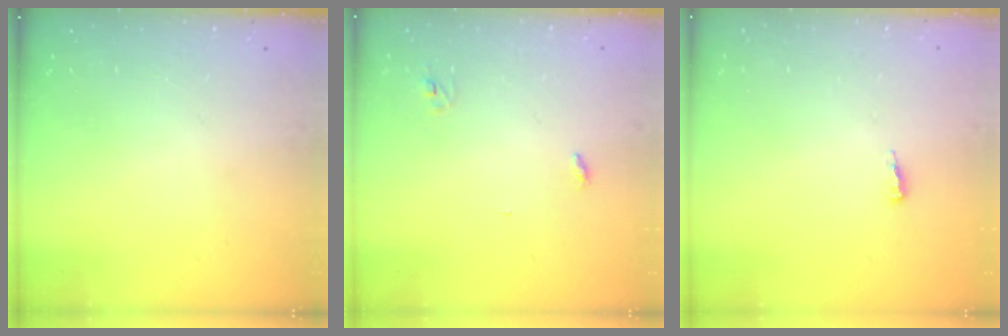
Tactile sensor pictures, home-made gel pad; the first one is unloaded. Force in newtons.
{"total": 2.8, "press": 2.8, "slide": 0.2}
{"total": 7.7, "press": 4.9, "slide": 5.9}